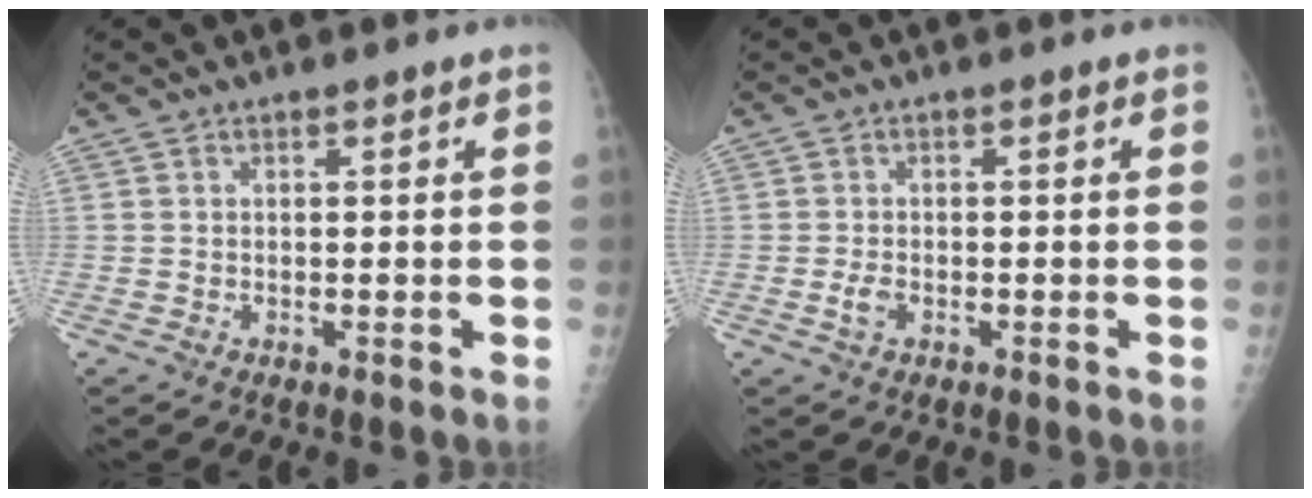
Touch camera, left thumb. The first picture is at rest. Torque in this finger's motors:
{"motor_torque": [-0.30, 0.25, 0.27, 0.18, 0.00]}